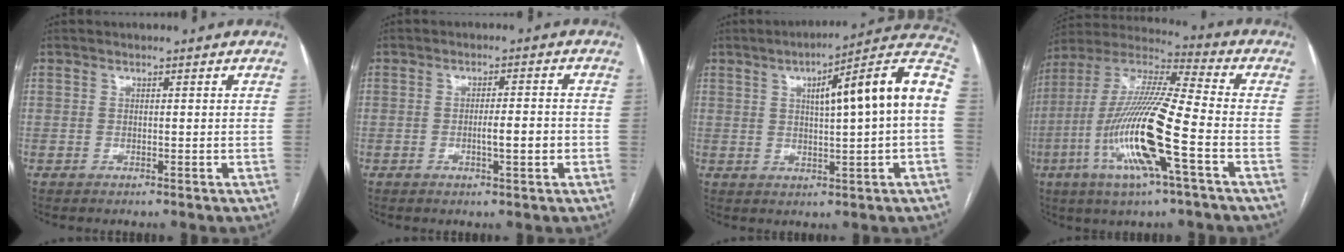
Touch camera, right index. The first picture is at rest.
{"total": 3.8, "force": [-1.0, 0.5, 3.6], "torque": [-0.061, 0.001, -0.010]}
{"total": 15.8, "force": [2.2, 0.8, 15.7], "torque": [-0.218, 0.033, 0.027]}
{"total": 18.5, "force": [-5.8, 1.3, 17.5], "torque": [-0.366, -0.010, -0.112]}